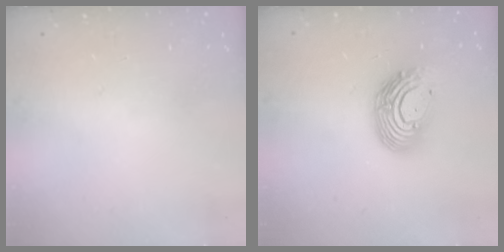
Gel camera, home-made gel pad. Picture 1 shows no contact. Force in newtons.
{"total": 13.2, "press": 13.2, "slide": 0.8}